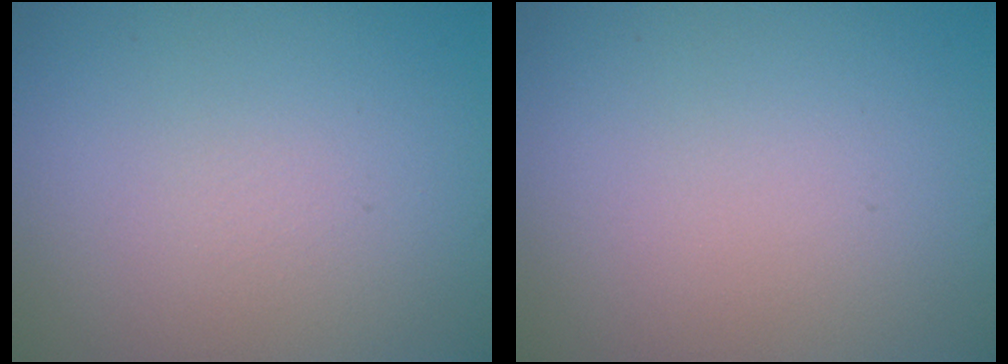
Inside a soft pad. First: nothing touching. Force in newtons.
{"total": 0.0}